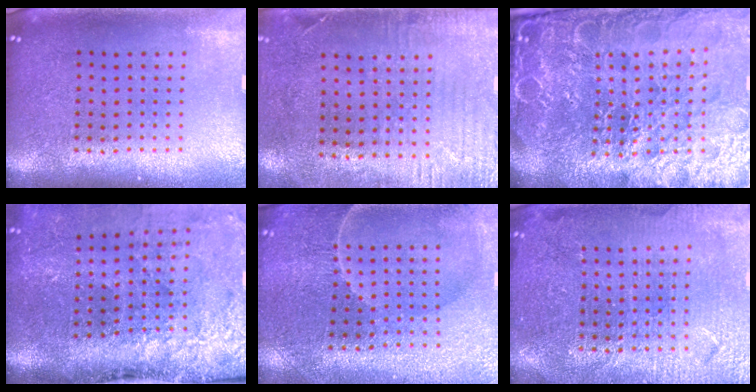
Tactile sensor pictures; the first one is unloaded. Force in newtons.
{"total": 2.9, "press": 2.3, "slide": 1.7}
{"total": 6.5, "press": 5.7, "slide": 3.0}
{"total": 4.7, "press": 3.6, "slide": 3.1}
{"total": 1.3, "press": 1.2, "slide": 0.3}
{"total": 3.7, "press": 3.6, "slide": 1.0}